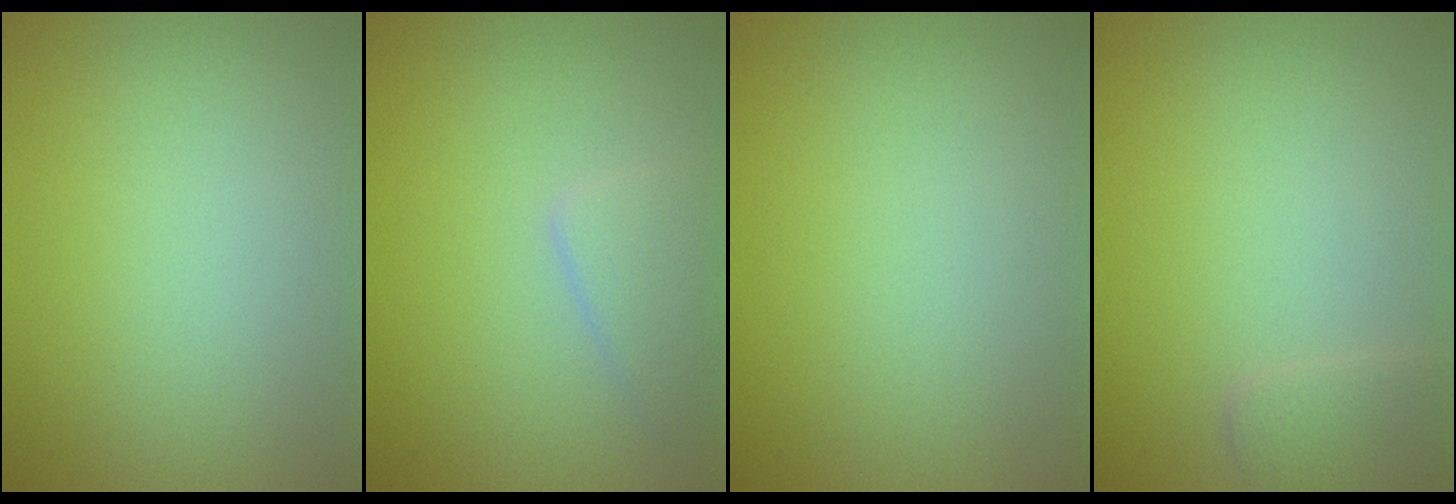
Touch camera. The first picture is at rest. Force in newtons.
{"total": 2.0, "press": 2.0, "slide": 0.1}
{"total": 0.0}
{"total": 1.4, "press": 1.4, "slide": 0.1}